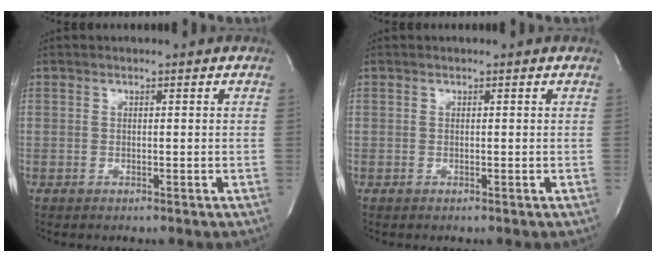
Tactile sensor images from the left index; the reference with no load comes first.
{"total": 0.0}